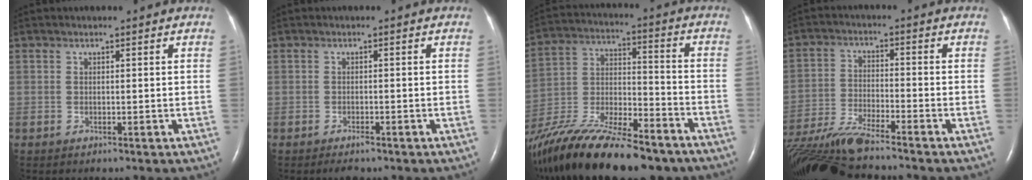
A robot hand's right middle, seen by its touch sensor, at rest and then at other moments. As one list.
[{"total": 1.7, "force": [-1.2, 0.5, 1.0], "torque": [-0.020, -0.003, -0.016]}, {"total": 26.4, "force": [-20.7, 6.5, 15.1], "torque": [-0.288, -0.032, -0.345]}, {"total": 15.3, "force": [-13.5, 1.9, 7.0], "torque": [-0.144, -0.023, -0.232]}]